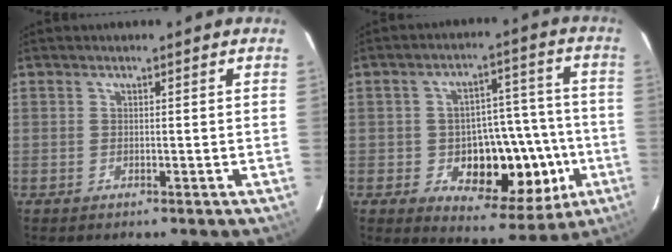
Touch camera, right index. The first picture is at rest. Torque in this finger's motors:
{"motor_torque": [0.52, -0.38, 0.25, 0.06]}